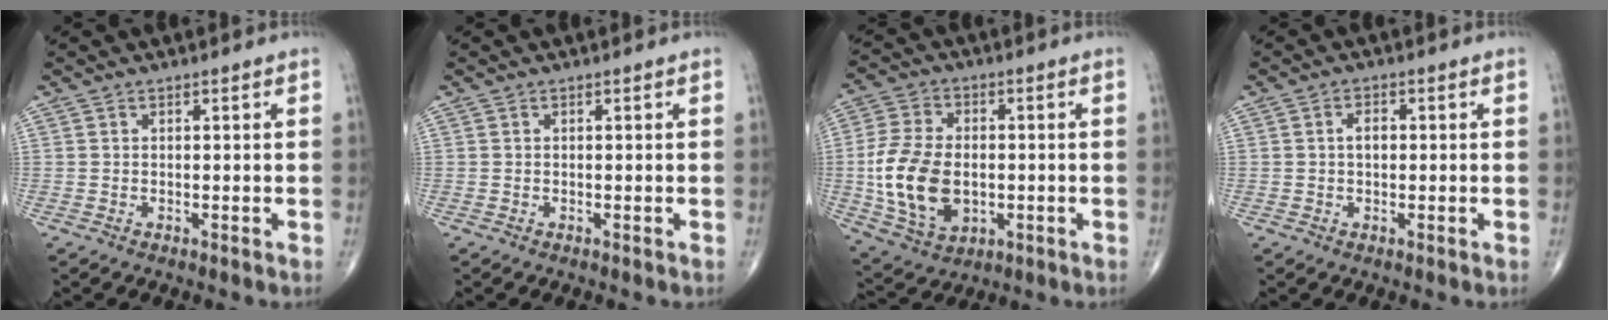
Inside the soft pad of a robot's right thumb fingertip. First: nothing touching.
{"total": 0.0}
{"total": 15.3, "force": [-1.5, 10.1, 11.4], "torque": [-0.218, -0.002, -0.018]}
{"total": 2.3, "force": [0.1, 1.5, 1.8], "torque": [-0.027, 0.007, -0.001]}